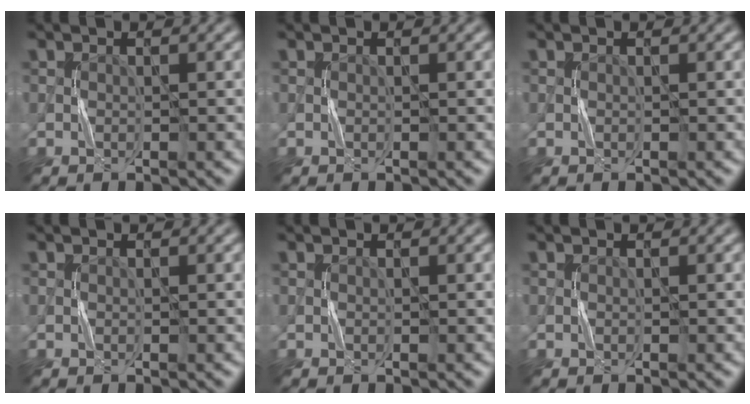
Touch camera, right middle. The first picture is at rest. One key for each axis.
{"total": 0.0}
{"total": 0.0}
{"total": 0.0}
{"total": 0.0}
{"total": 0.0}